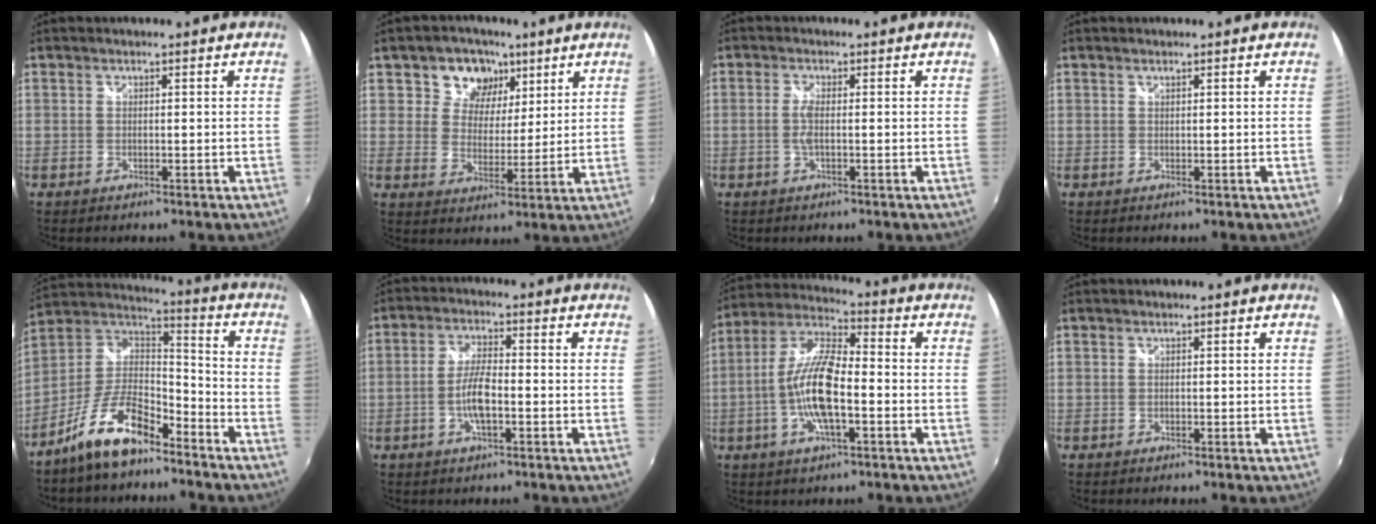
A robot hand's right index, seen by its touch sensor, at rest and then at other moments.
{"total": 8.6, "force": [4.4, 6.9, 2.7], "torque": [-0.050, 0.007, 0.072]}
{"total": 2.4, "force": [-0.4, 0.3, 2.4], "torque": [-0.049, -0.001, -0.008]}
{"total": 0.0}
{"total": 14.0, "force": [-9.4, 5.1, 9.1], "torque": [-0.195, 0.011, -0.174]}
{"total": 6.2, "force": [-1.8, 1.7, 5.6], "torque": [-0.114, 0.003, -0.036]}
{"total": 12.9, "force": [-3.2, 3.9, 11.8], "torque": [-0.245, 0.003, -0.064]}
{"total": 0.0}